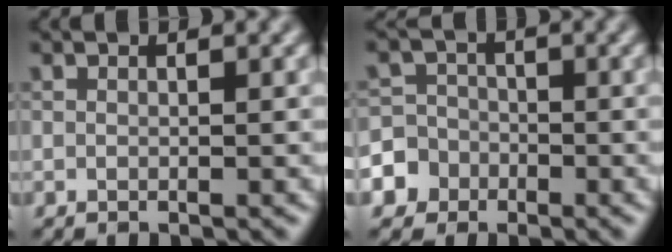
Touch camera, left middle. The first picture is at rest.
{"total": 6.9, "force": [-3.5, 5.8, 0.7], "torque": [-0.015, -0.007, -0.083]}